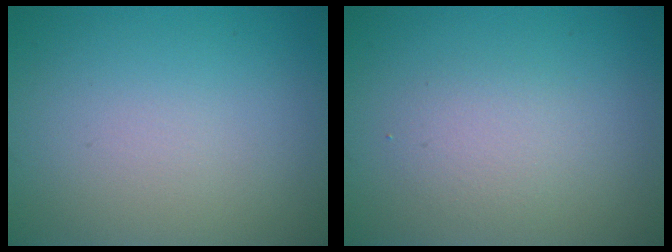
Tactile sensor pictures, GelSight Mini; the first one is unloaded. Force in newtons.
{"total": 2.0, "press": 2.0, "slide": 0.2}